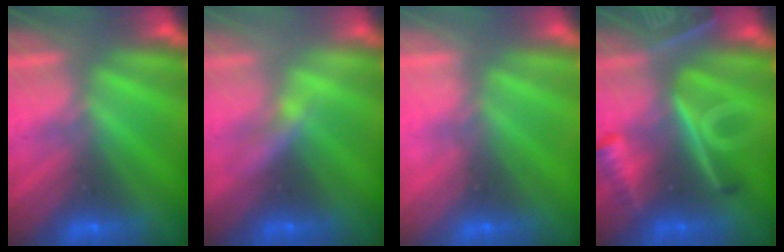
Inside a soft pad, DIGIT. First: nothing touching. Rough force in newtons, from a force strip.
{"total": 2.2}
{"total": 2.3}
{"total": 7.4}